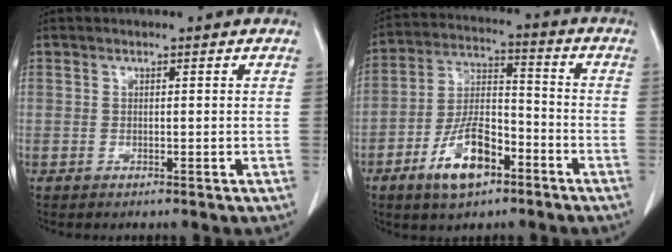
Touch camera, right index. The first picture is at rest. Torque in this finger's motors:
{"motor_torque": [0.95, -0.87, -0.02, -0.07]}